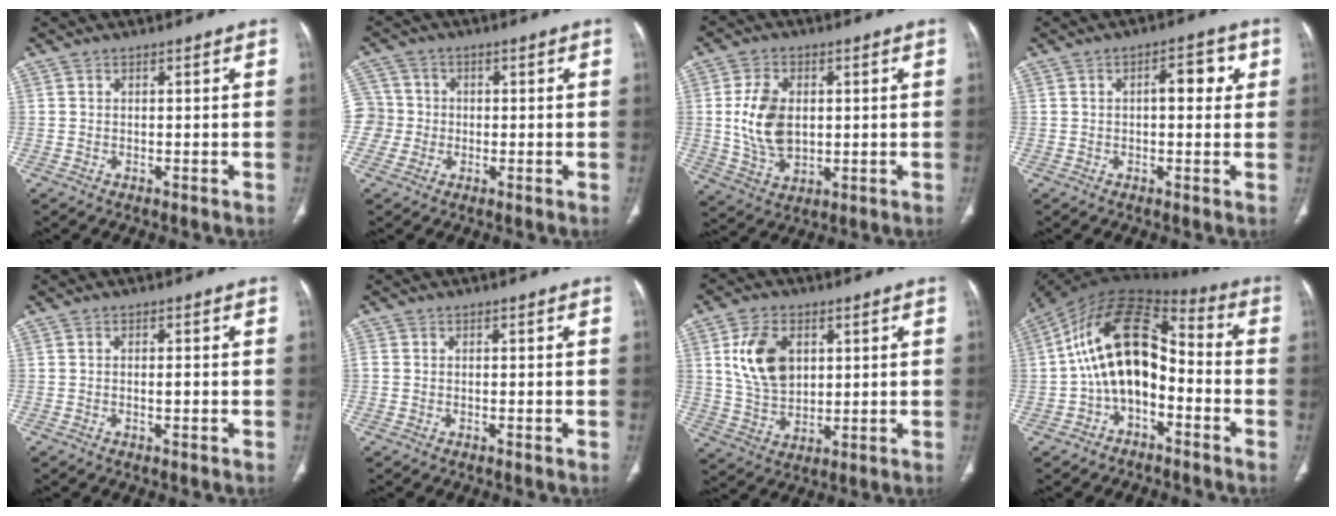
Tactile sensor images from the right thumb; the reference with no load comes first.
{"total": 7.1, "force": [-0.8, 6.9, 1.3], "torque": [-0.016, 0.019, -0.018]}
{"total": 10.6, "force": [0.9, 7.1, 7.8], "torque": [-0.140, -0.007, 0.026]}
{"total": 5.6, "force": [1.0, 2.8, 4.7], "torque": [-0.044, 0.012, 0.008]}
{"total": 0.9, "force": [-0.2, 0.3, 0.9], "torque": [-0.017, -0.001, -0.005]}
{"total": 0.8, "force": [-0.1, 0.7, 0.4], "torque": [-0.013, 0.000, -0.004]}
{"total": 11.3, "force": [3.2, 7.5, 7.8], "torque": [-0.128, -0.012, 0.068]}
{"total": 16.1, "force": [-2.7, 9.8, 12.5], "torque": [-0.199, 0.066, -0.053]}